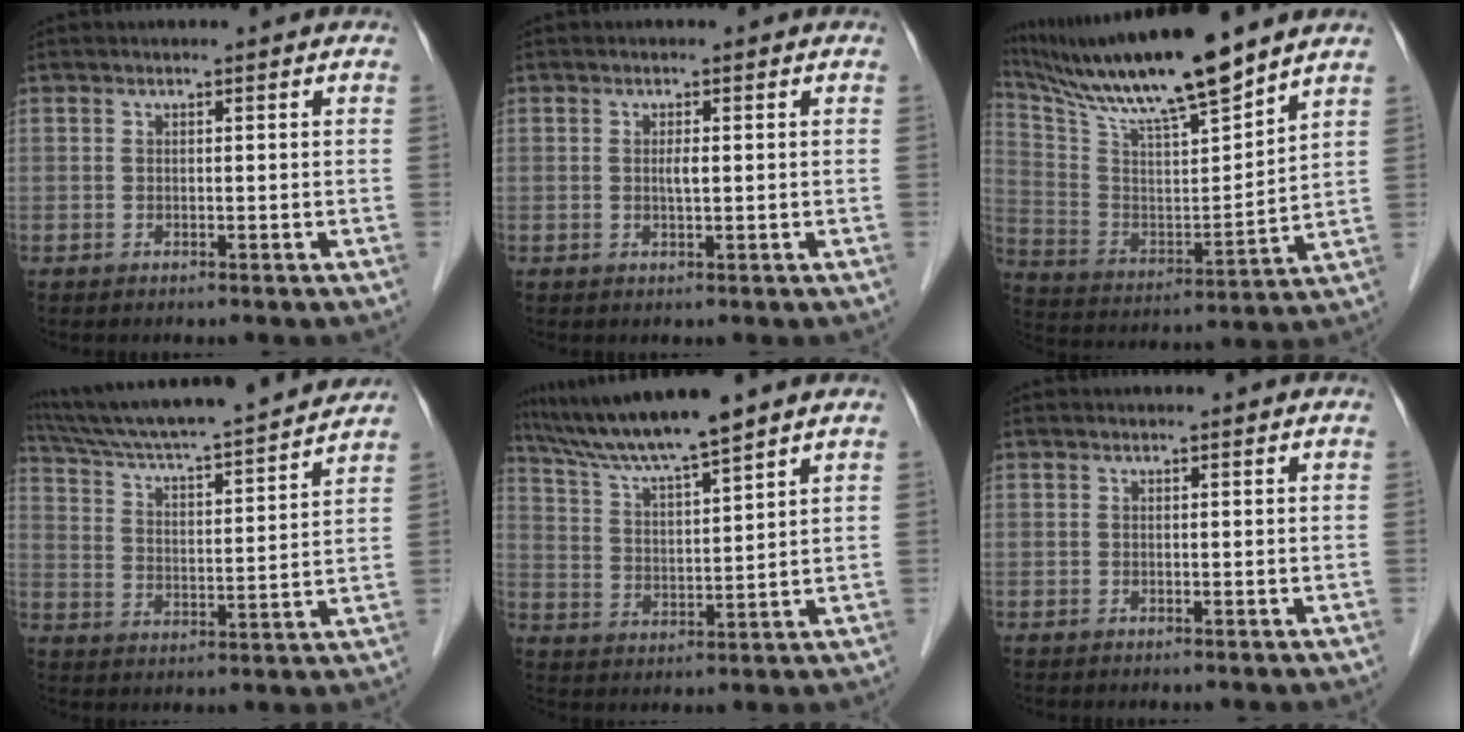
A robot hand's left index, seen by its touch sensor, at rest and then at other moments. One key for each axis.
{"total": 1.3, "fx": 0.0, "fy": 0.1, "fz": 1.2, "tx": -0.025, "ty": -0.002, "tz": 0.000}
{"total": 18.4, "fx": 15.5, "fy": 0.5, "fz": 9.8, "tx": -0.185, "ty": 0.002, "tz": 0.281}
{"total": 22.1, "fx": 20.2, "fy": 0.6, "fz": 8.9, "tx": -0.154, "ty": -0.004, "tz": 0.300}
{"total": 10.7, "fx": 9.2, "fy": -0.7, "fz": 5.4, "tx": -0.101, "ty": 0.015, "tz": 0.171}
{"total": 0.0}